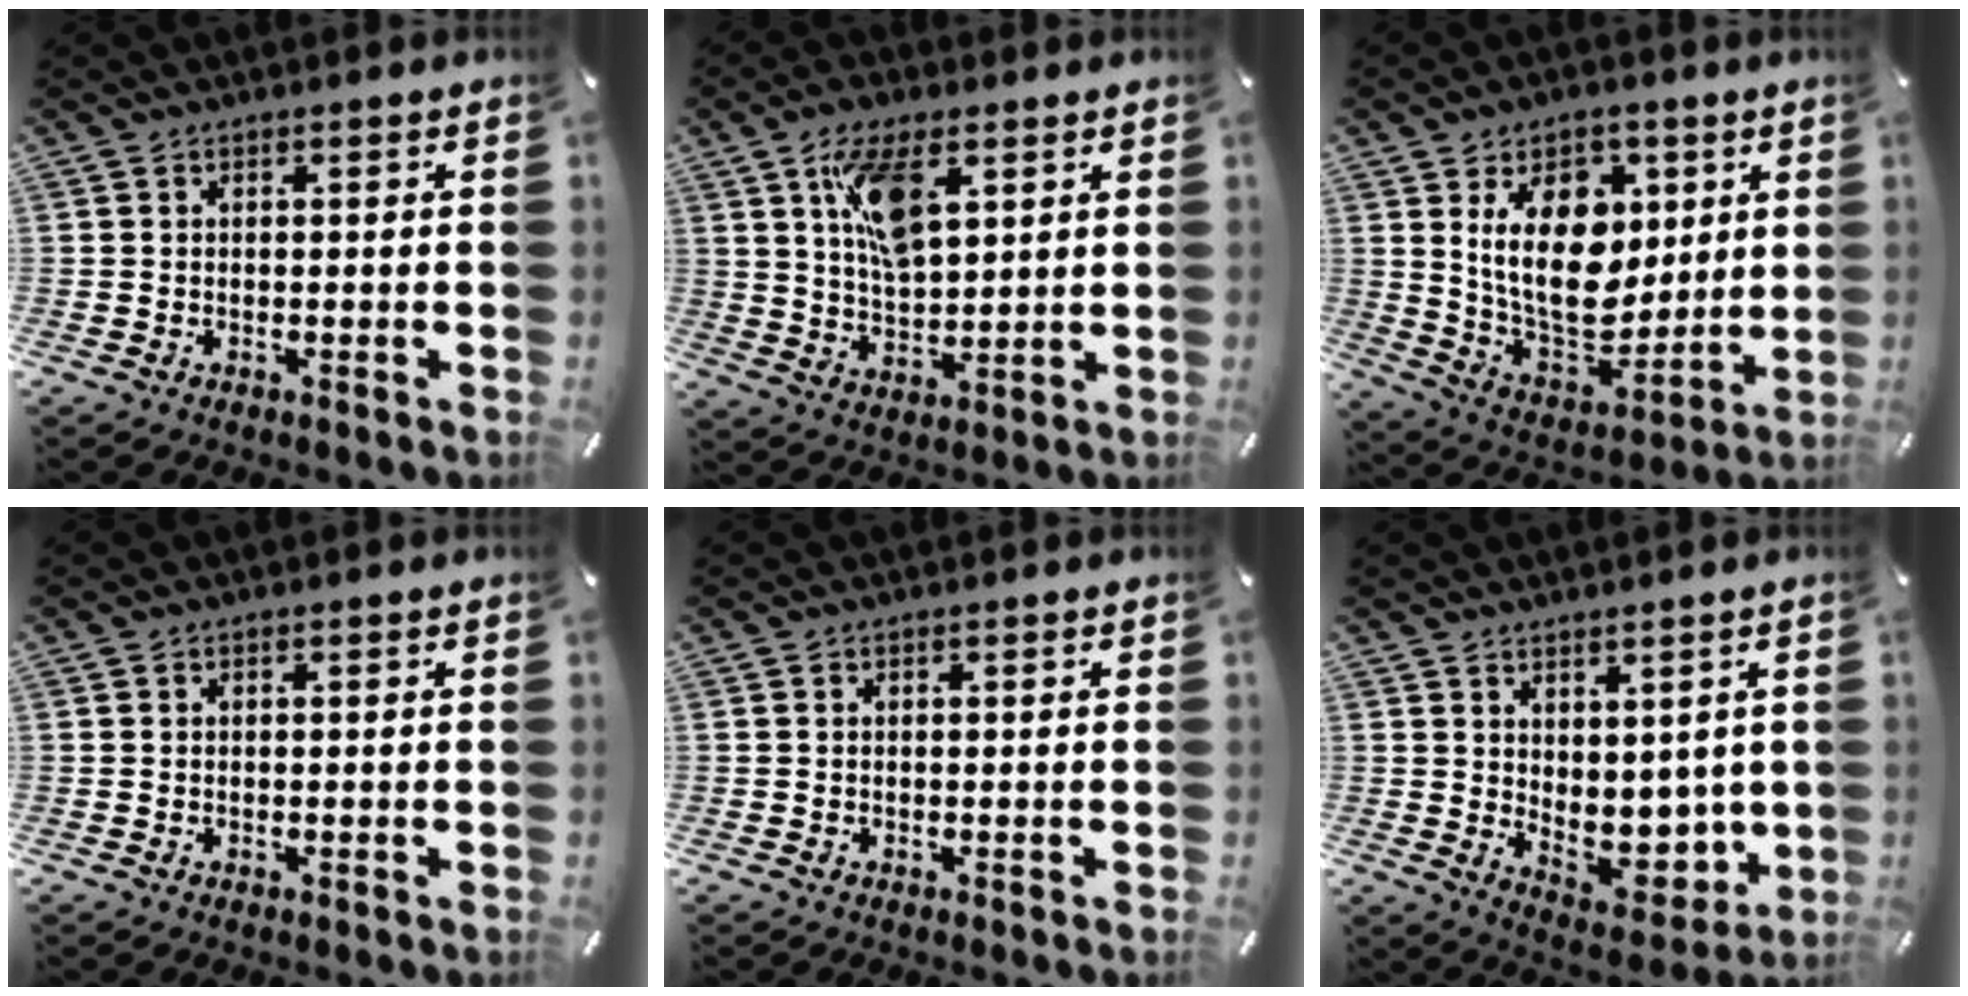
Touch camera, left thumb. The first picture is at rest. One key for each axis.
{"total": 11.3, "fx": 5.2, "fy": 5.5, "fz": 8.4, "tx": -0.148, "ty": -0.013, "tz": 0.090}
{"total": 18.6, "fx": 5.2, "fy": 12.6, "fz": 12.6, "tx": -0.231, "ty": -0.022, "tz": 0.095}
{"total": 0.0}
{"total": 0.0}
{"total": 6.4, "fx": 3.3, "fy": 5.0, "fz": 2.2, "tx": -0.018, "ty": -0.042, "tz": 0.071}